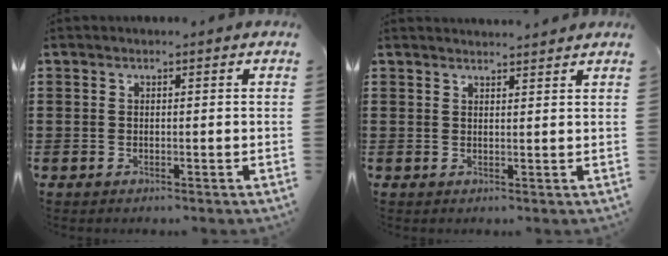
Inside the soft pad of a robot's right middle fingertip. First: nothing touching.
{"total": 1.7, "force": [1.7, 0.0, 0.1], "torque": [-0.006, 0.001, 0.032]}